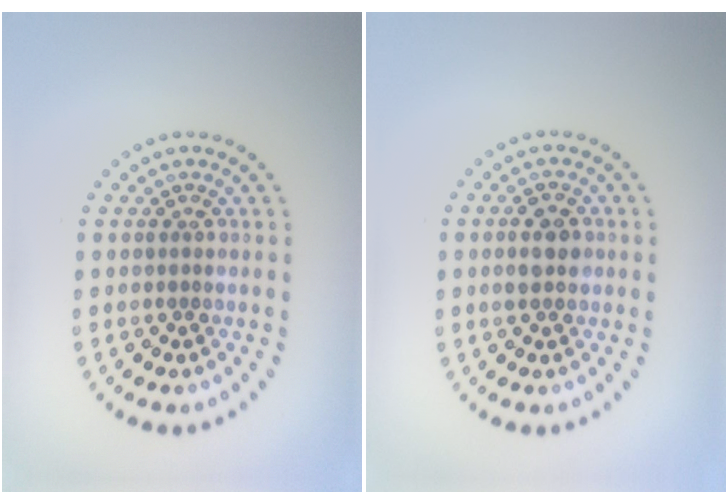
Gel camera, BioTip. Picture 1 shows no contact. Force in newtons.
{"total": 2.5, "press": 2.4, "slide": 0.1}